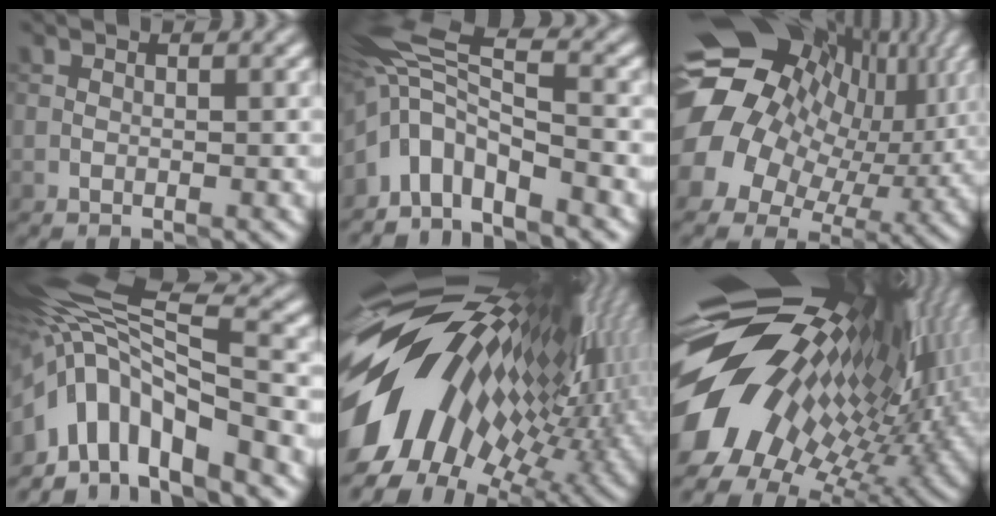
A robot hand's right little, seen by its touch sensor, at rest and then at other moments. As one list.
[{"total": 6.3, "force": [-3.3, 2.6, 4.8], "torque": [-0.087, 0.015, -0.076]}, {"total": 17.1, "force": [3.5, 13.6, 9.9], "torque": [-0.191, -0.008, 0.077]}, {"total": 9.9, "force": [-4.1, 4.0, 8.1], "torque": [-0.130, 0.023, -0.076]}, {"total": 18.8, "force": [0.0, 10.0, 16.0], "torque": [-0.295, 0.007, -0.021]}, {"total": 17.9, "force": [1.5, 9.6, 15.1], "torque": [-0.269, -0.014, 0.025]}]